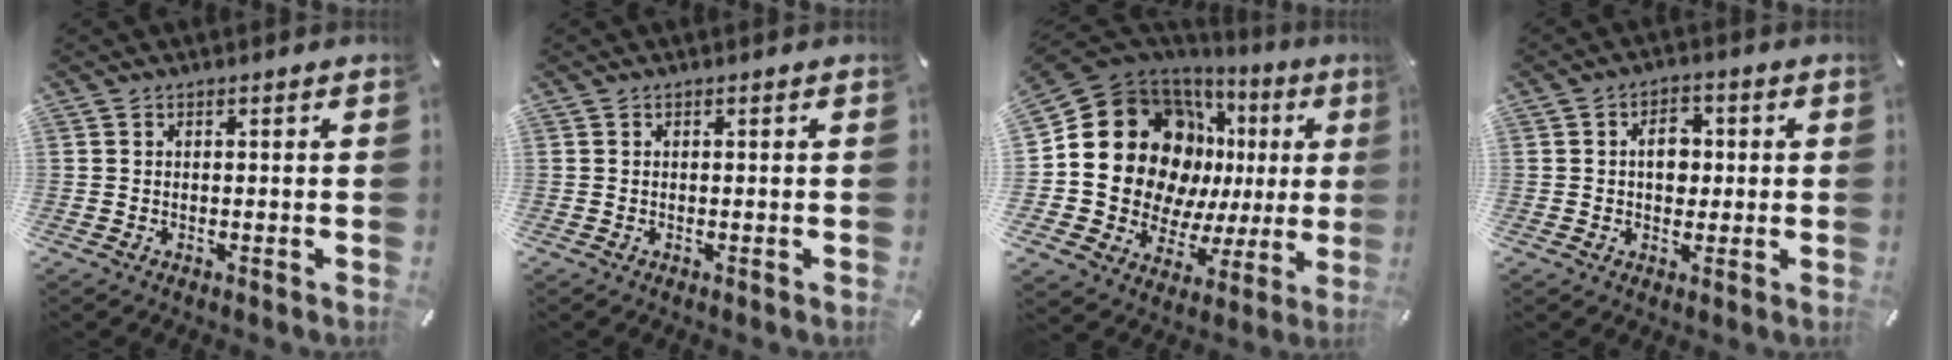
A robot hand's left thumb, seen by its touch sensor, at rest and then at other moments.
{"total": 0.0}
{"total": 22.6, "force": [6.4, 17.4, 12.9], "torque": [-0.222, -0.039, 0.139]}
{"total": 6.1, "force": [0.3, 4.3, 4.3], "torque": [-0.055, -0.001, -0.002]}